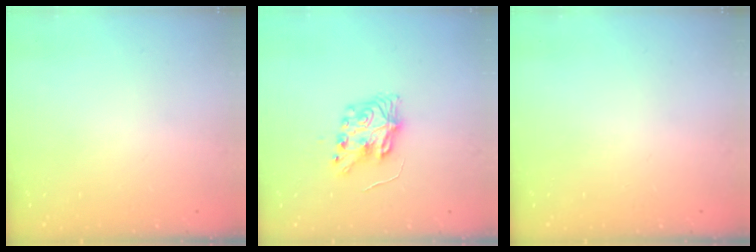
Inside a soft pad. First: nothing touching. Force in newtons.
{"total": 8.5, "press": 8.5, "slide": 0.3}
{"total": 0.0}